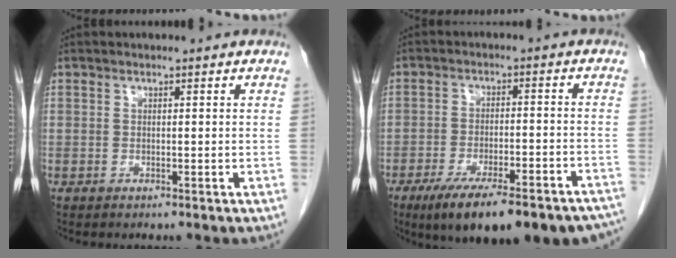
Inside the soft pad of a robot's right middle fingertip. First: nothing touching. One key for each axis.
{"total": 21.7, "fx": -17.0, "fy": 5.1, "fz": 12.4, "tx": -0.132, "ty": -0.003, "tz": -0.230}